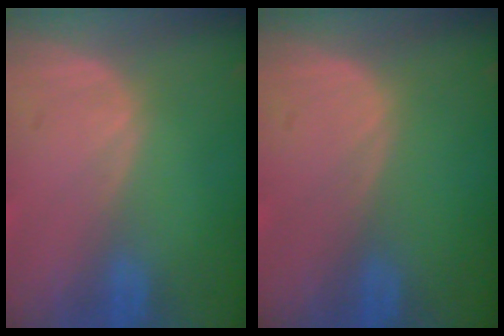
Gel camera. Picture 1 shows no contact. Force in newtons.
{"total": 0.0}